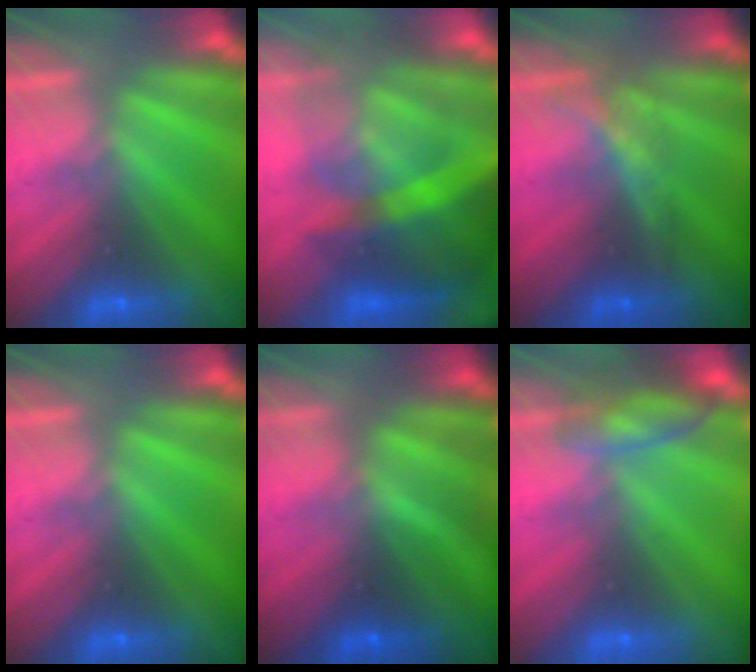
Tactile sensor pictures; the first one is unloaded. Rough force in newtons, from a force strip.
{"total": 9.1}
{"total": 1.7}
{"total": 0.0}
{"total": 1.3}
{"total": 2.8}